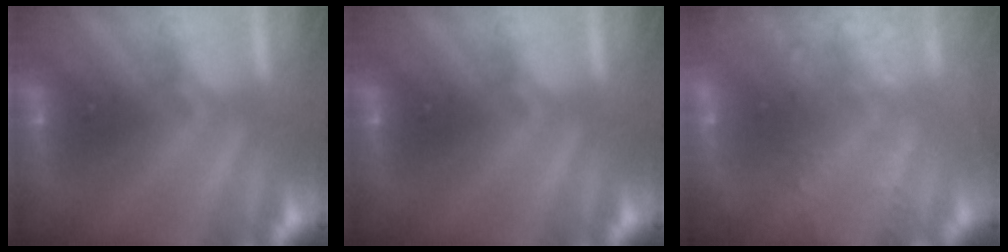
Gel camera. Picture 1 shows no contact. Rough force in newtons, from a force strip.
{"total": 0.0}
{"total": 5.7}